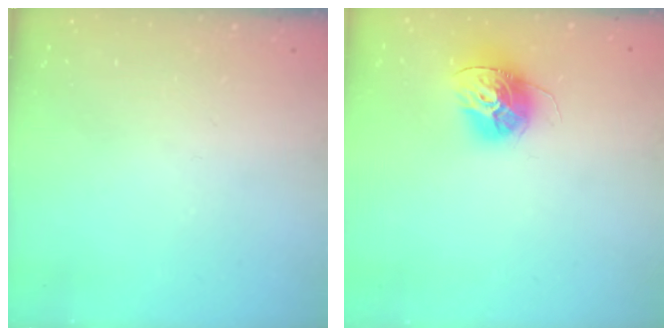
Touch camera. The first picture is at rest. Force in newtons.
{"total": 13.1, "press": 13.1, "slide": 0.7}